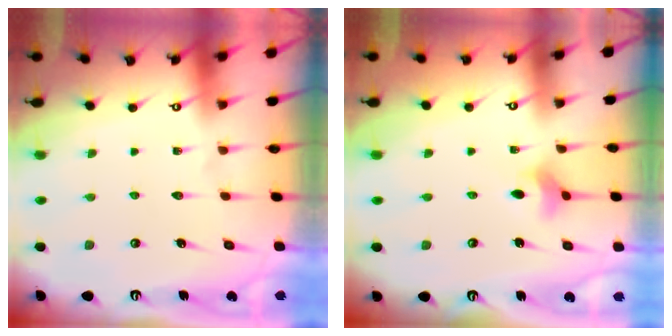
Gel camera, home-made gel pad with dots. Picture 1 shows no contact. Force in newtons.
{"total": 4.3, "press": 4.3, "slide": 0.5}